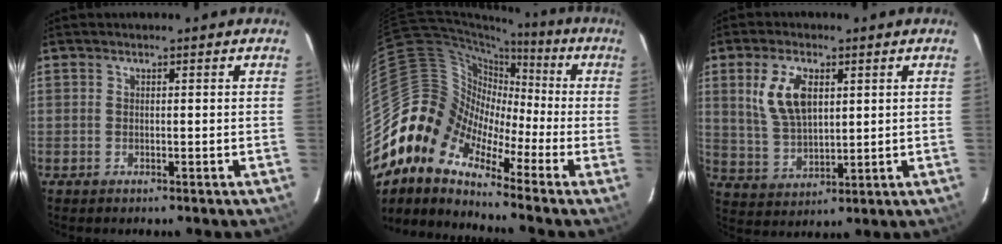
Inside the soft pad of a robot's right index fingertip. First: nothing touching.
{"total": 10.9, "force": [-6.9, 7.2, 4.5], "torque": [-0.077, 0.030, -0.169]}
{"total": 9.8, "force": [3.2, 5.2, 7.7], "torque": [-0.156, 0.007, 0.073]}